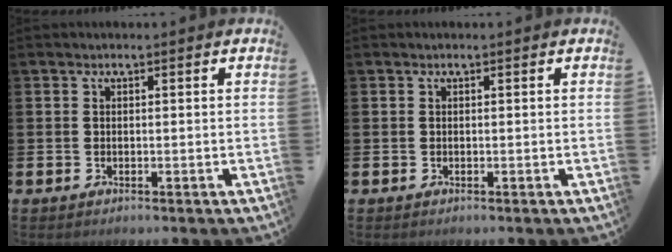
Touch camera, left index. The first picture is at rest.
{"total": 0.0}